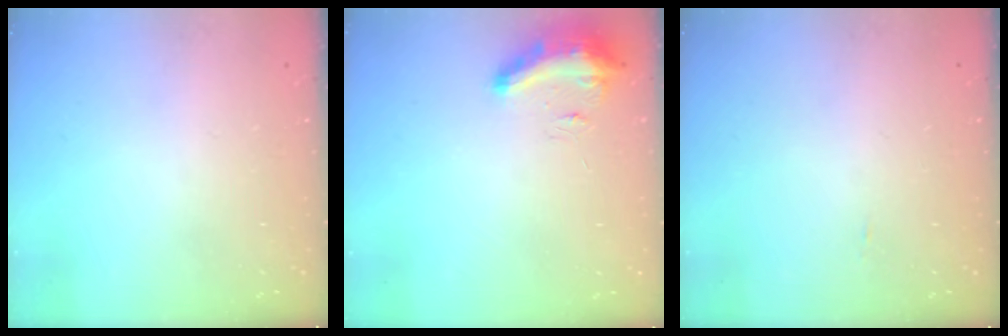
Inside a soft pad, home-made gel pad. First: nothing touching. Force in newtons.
{"total": 8.5, "press": 8.5, "slide": 0.8}
{"total": 16.9, "press": 3.1, "slide": 16.6}